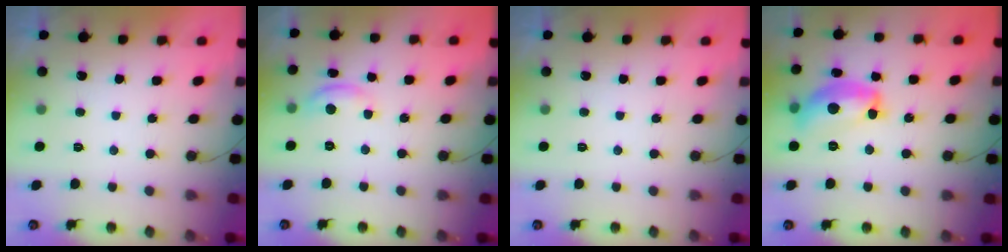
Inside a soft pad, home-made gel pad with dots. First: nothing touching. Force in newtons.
{"total": 7.2, "press": 7.2, "slide": 0.3}
{"total": 0.0}
{"total": 14.9, "press": 14.9, "slide": 0.7}